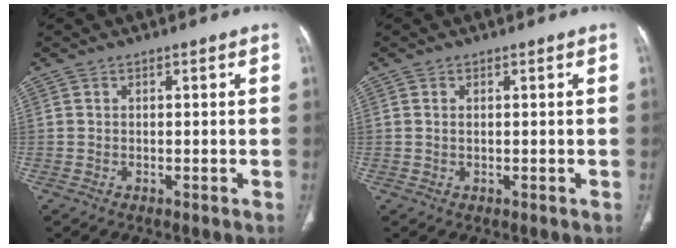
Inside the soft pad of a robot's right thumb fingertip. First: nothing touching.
{"total": 0.7, "force": [0.2, 0.3, 0.6], "torque": [-0.016, 0.003, 0.005]}